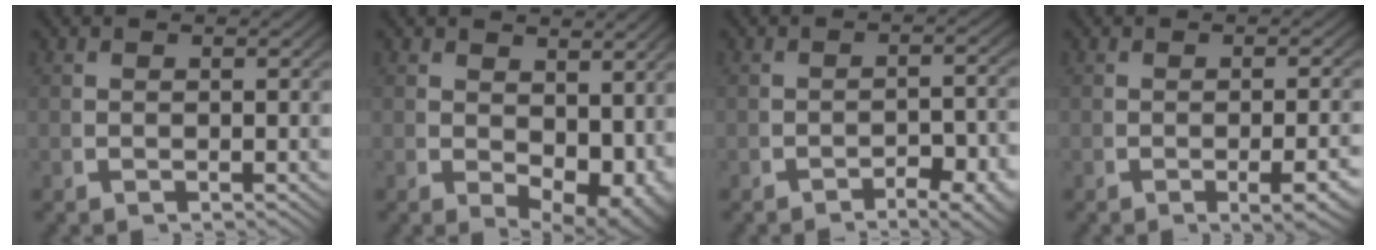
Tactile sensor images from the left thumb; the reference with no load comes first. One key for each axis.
{"total": 5.4, "fx": 0.5, "fy": 3.2, "fz": 4.3, "tx": -0.068, "ty": -0.034, "tz": 0.031}
{"total": 4.0, "fx": -2.7, "fy": 1.3, "fz": 2.6, "tx": -0.034, "ty": -0.006, "tz": -0.043}
{"total": 2.9, "fx": -1.0, "fy": 0.7, "fz": 2.6, "tx": -0.036, "ty": 0.001, "tz": -0.014}